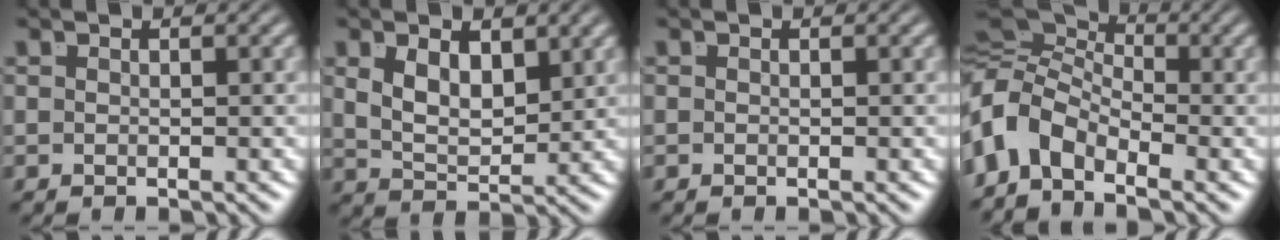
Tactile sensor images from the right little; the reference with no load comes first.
{"total": 4.6, "force": [1.3, 3.1, 3.1], "torque": [-0.060, -0.014, 0.023]}
{"total": 0.0}
{"total": 8.8, "force": [-0.5, 6.9, 5.4], "torque": [-0.126, -0.024, -0.011]}